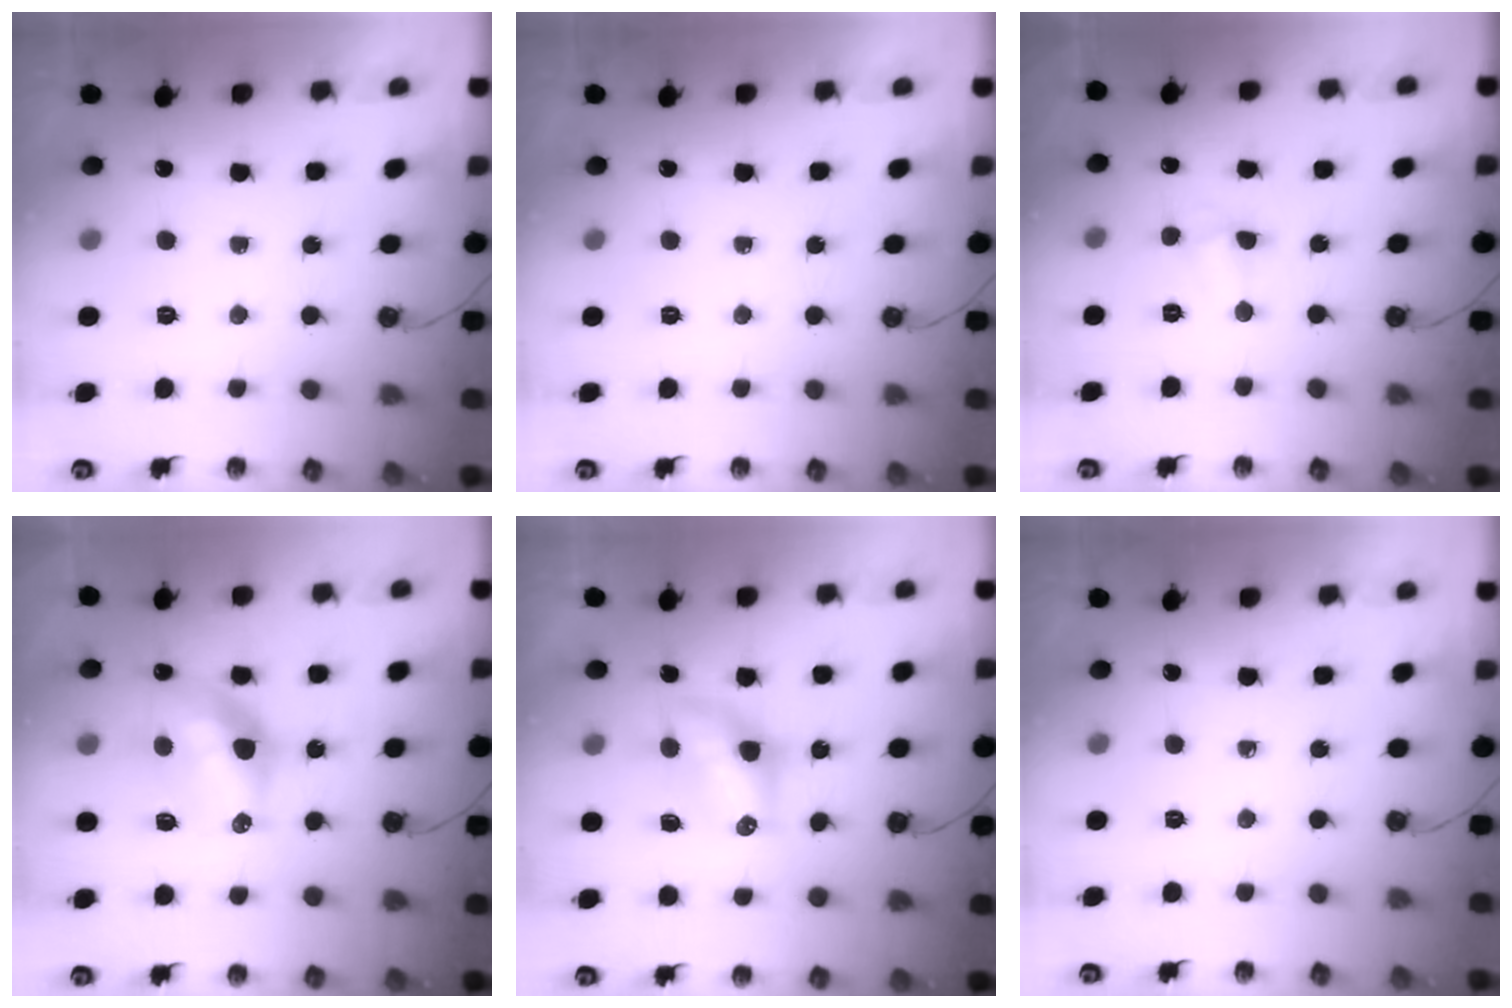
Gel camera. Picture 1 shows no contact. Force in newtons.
{"total": 0.0}
{"total": 2.9, "press": 2.8, "slide": 0.7}
{"total": 12.1, "press": 12.1, "slide": 0.9}
{"total": 9.8, "press": 8.8, "slide": 4.4}
{"total": 0.0}